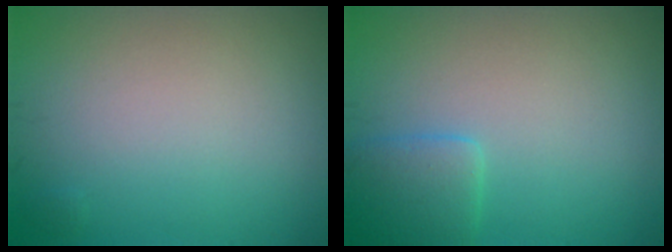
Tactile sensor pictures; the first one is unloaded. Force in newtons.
{"total": 2.6, "press": 2.6, "slide": 0.1}